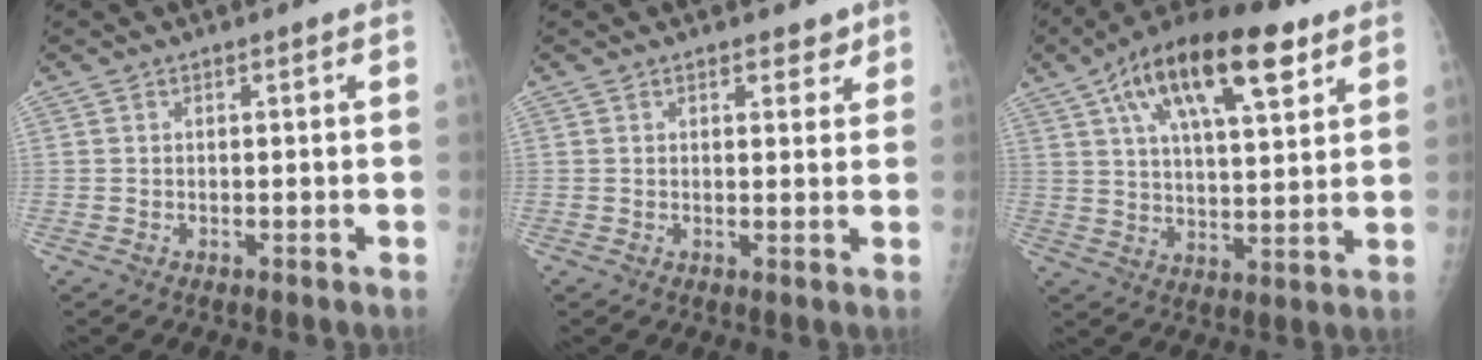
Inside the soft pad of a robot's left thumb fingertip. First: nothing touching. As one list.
[{"total": 2.6, "force": [1.8, 1.5, 1.1], "torque": [0.007, -0.010, 0.023]}, {"total": 20.1, "force": [10.1, 8.0, 15.5], "torque": [-0.243, -0.013, 0.169]}]